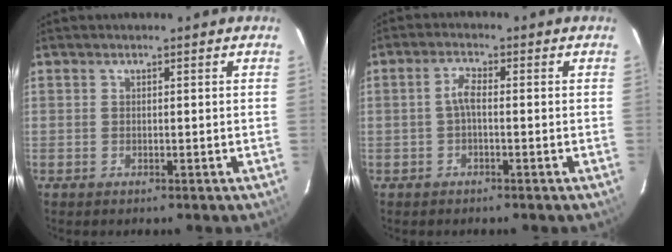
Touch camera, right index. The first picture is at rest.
{"total": 2.5, "force": [-0.5, 0.8, 2.3], "torque": [-0.048, 0.008, -0.011]}